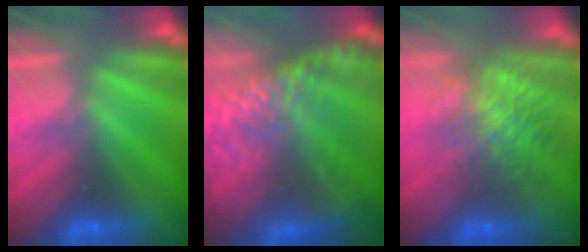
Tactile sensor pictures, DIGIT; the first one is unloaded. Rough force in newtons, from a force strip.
{"total": 7.5}
{"total": 7.2}